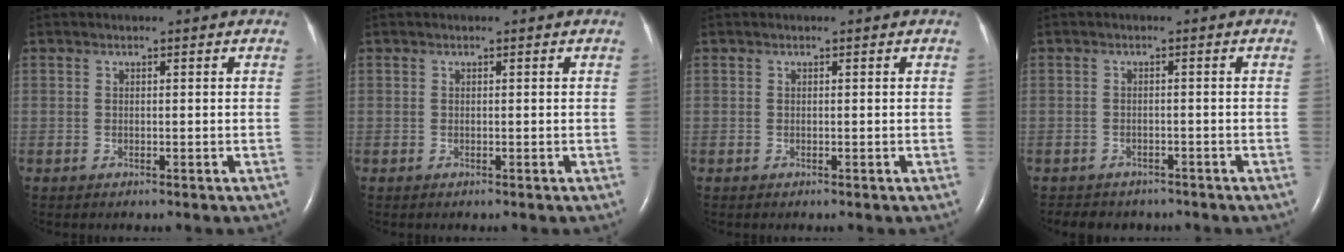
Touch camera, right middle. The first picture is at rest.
{"total": 0.0}
{"total": 0.0}
{"total": 5.6, "force": [-4.8, 2.7, 1.1], "torque": [-0.018, 0.003, -0.058]}